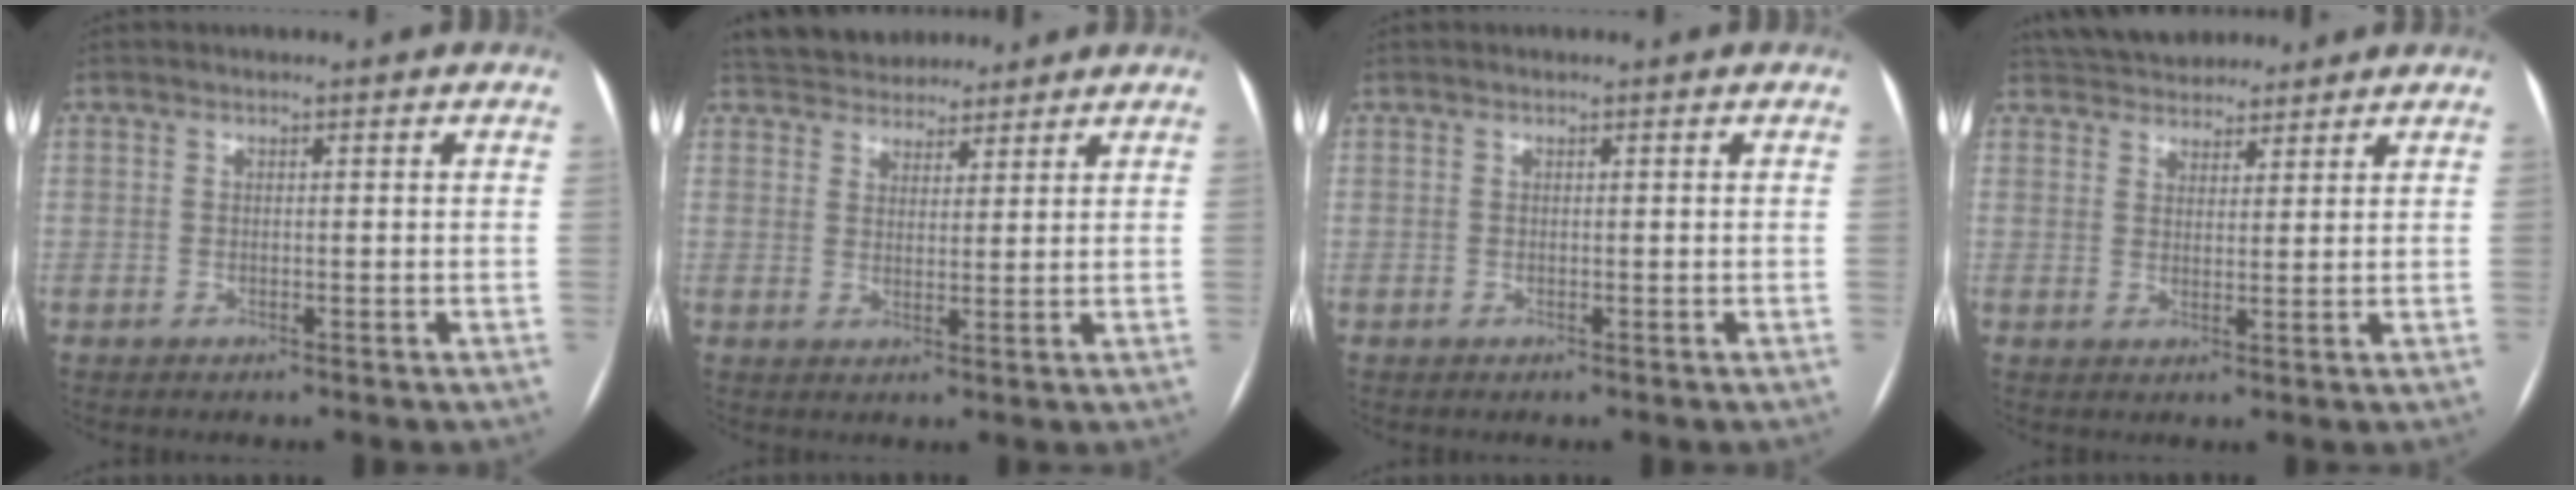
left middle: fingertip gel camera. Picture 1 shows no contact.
{"total": 10.1, "force": [8.9, 4.0, 2.4], "torque": [-0.036, 0.026, 0.140]}
{"total": 0.0}
{"total": 10.1, "force": [9.0, 3.6, 2.6], "torque": [-0.038, 0.028, 0.141]}